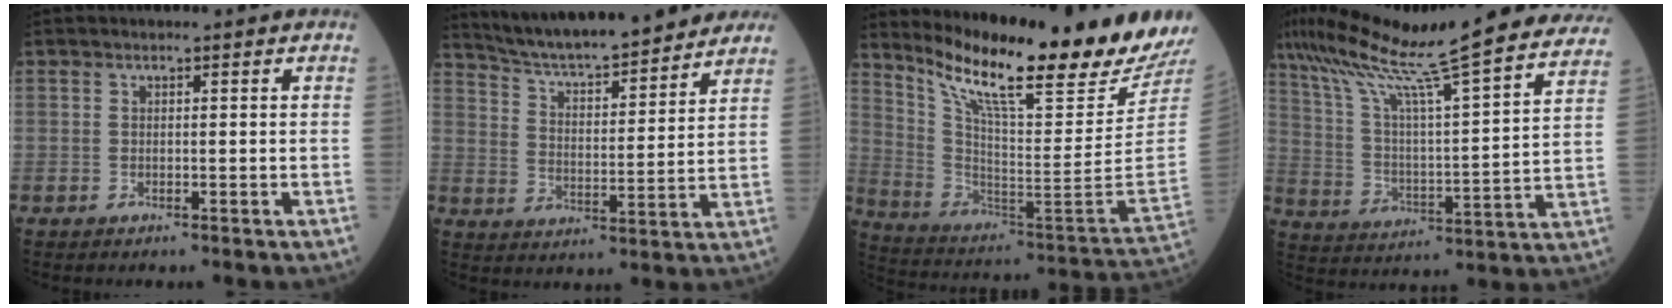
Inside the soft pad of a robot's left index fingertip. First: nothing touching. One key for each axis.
{"total": 19.0, "fx": 17.1, "fy": 2.5, "fz": 8.0, "tx": -0.129, "ty": 0.013, "tz": 0.256}
{"total": 22.7, "fx": 19.5, "fy": -0.6, "fz": 11.7, "tx": -0.209, "ty": -0.092, "tz": 0.303}
{"total": 31.9, "fx": 27.6, "fy": 0.8, "fz": 15.9, "tx": -0.272, "ty": -0.033, "tz": 0.383}